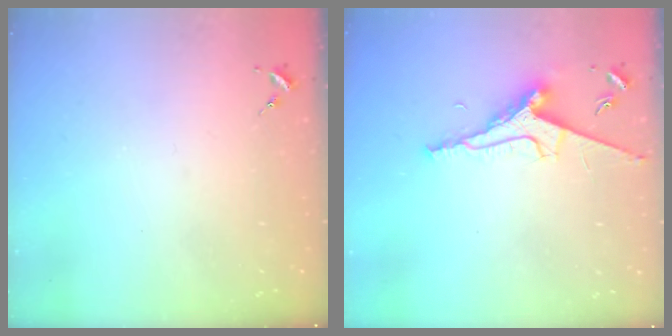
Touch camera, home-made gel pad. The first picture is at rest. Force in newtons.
{"total": 9.3, "press": 9.2, "slide": 1.2}